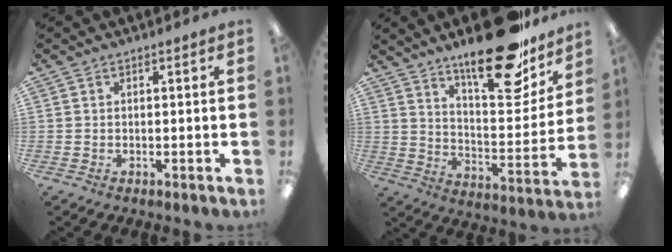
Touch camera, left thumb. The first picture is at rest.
{"total": 23.8, "force": [17.6, 8.0, 13.8], "torque": [-0.202, -0.113, 0.291]}